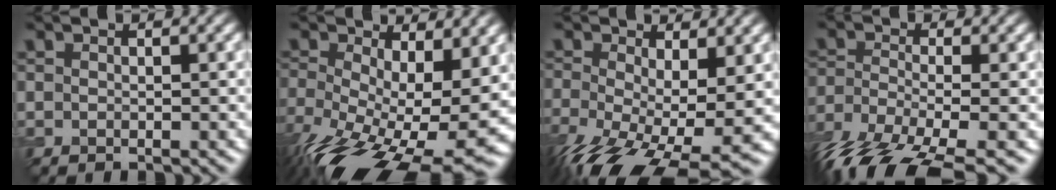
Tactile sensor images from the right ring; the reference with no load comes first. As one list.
[{"total": 17.3, "force": [-5.0, 8.5, 14.2], "torque": [-0.261, -0.058, -0.053]}, {"total": 12.8, "force": [-4.7, 5.6, 10.4], "torque": [-0.216, -0.052, -0.073]}, {"total": 9.8, "force": [-6.9, 2.9, 6.4], "torque": [-0.137, -0.022, -0.130]}]